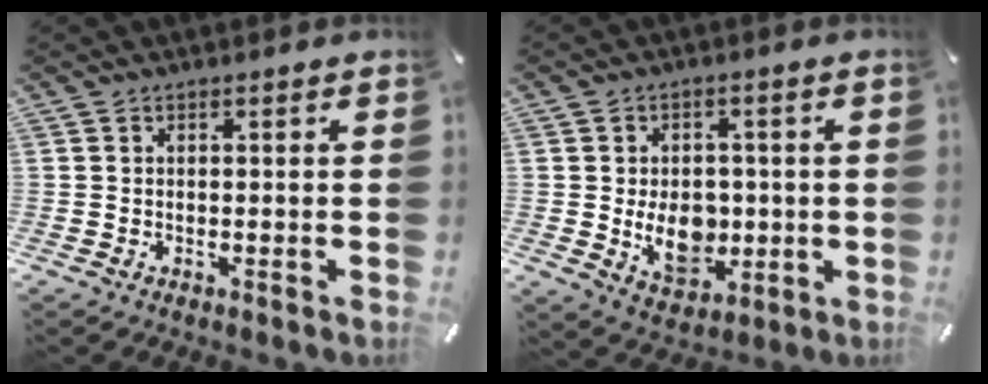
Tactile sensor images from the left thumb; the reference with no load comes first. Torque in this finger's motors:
{"motor_torque": [0.77, 2.38, 0.74, -0.27, 0.24]}